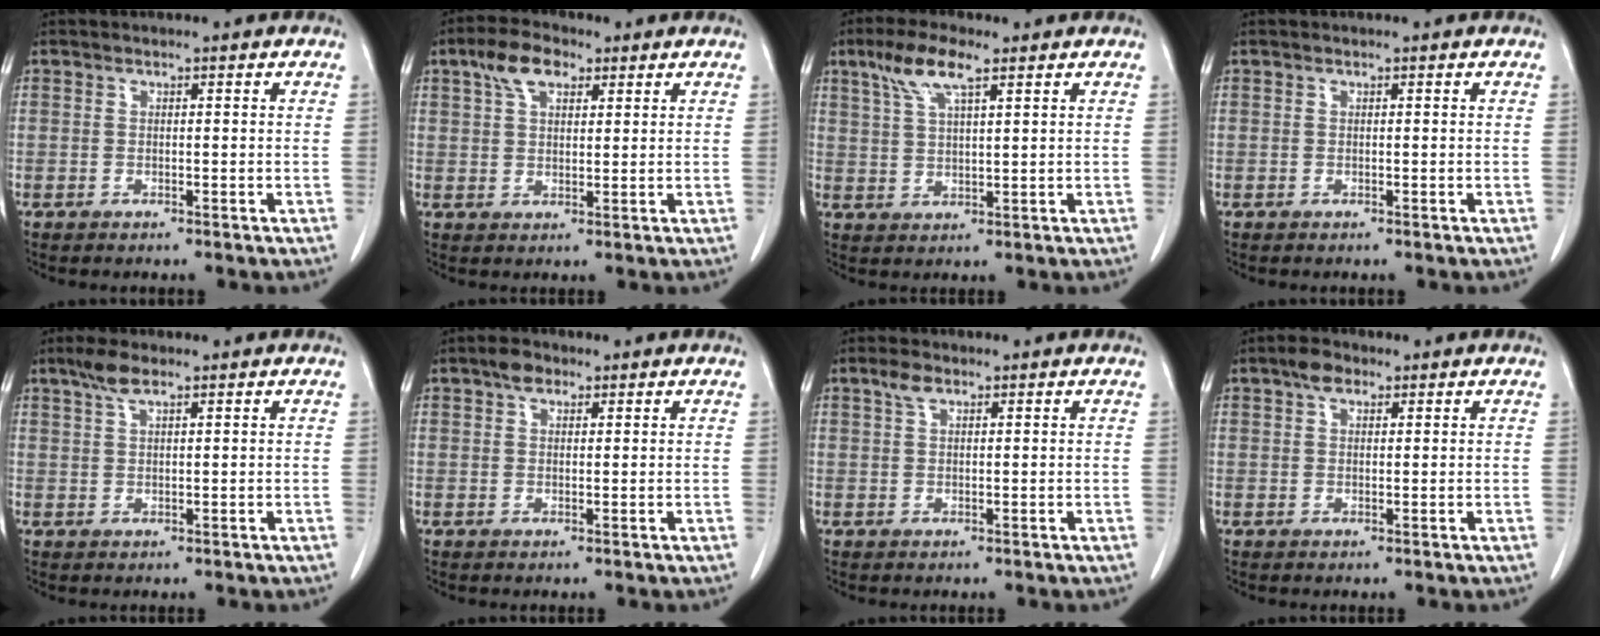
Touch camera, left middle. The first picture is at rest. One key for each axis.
{"total": 5.9, "fx": 3.2, "fy": 2.9, "fz": 4.0, "tx": -0.080, "ty": 0.017, "tz": 0.060}
{"total": 6.7, "fx": 4.0, "fy": 1.3, "fz": 5.2, "tx": -0.114, "ty": 0.012, "tz": 0.079}
{"total": 0.0}
{"total": 3.1, "fx": 2.2, "fy": 0.6, "fz": 2.1, "tx": -0.049, "ty": 0.008, "tz": 0.045}
{"total": 2.4, "fx": 1.5, "fy": 1.4, "fz": 1.2, "tx": -0.024, "ty": 0.007, "tz": 0.025}
{"total": 2.6, "fx": 1.6, "fy": 1.2, "fz": 1.7, "tx": -0.041, "ty": 0.010, "tz": 0.034}
{"total": 2.6, "fx": 1.6, "fy": 1.5, "fz": 1.5, "tx": -0.030, "ty": 0.009, "tz": 0.028}